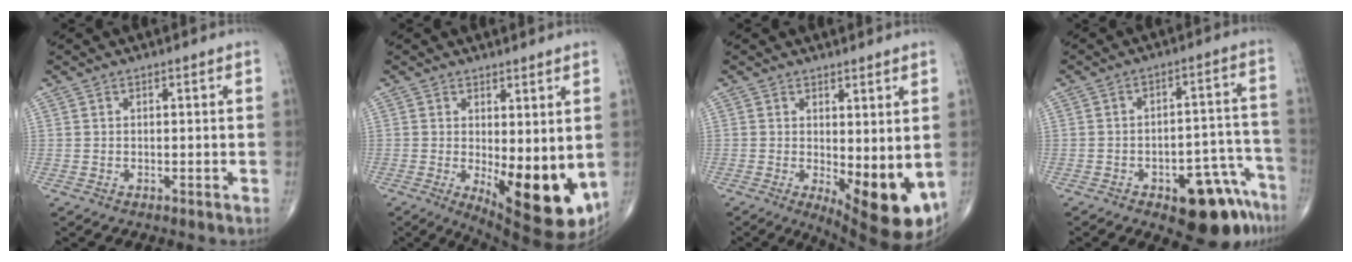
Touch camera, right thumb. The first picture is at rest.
{"total": 13.8, "force": [-1.6, 5.4, 12.6], "torque": [-0.170, -0.032, -0.005]}
{"total": 11.2, "force": [-1.4, 4.3, 10.3], "torque": [-0.130, -0.026, -0.005]}
{"total": 13.6, "force": [-7.9, 5.9, 9.4], "torque": [-0.083, 0.065, -0.099]}